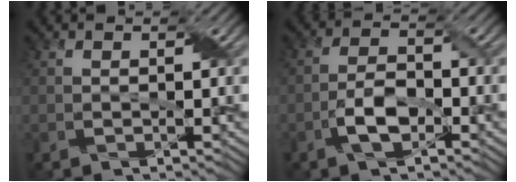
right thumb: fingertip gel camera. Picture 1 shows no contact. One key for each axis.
{"total": 4.9, "fx": -2.3, "fy": 2.2, "fz": 3.7, "tx": -0.076, "ty": 0.006, "tz": -0.048}